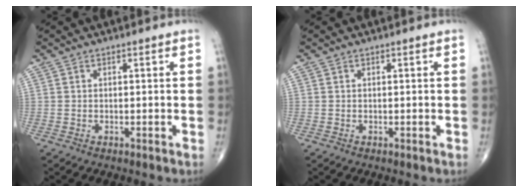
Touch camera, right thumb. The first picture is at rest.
{"total": 0.0}